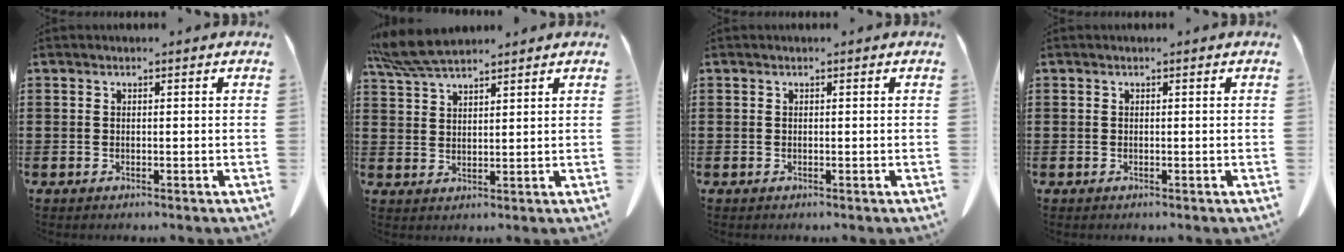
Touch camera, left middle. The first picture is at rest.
{"total": 6.2, "force": [5.4, 1.1, 2.9], "torque": [-0.073, -0.011, 0.104]}
{"total": 0.0}
{"total": 0.0}